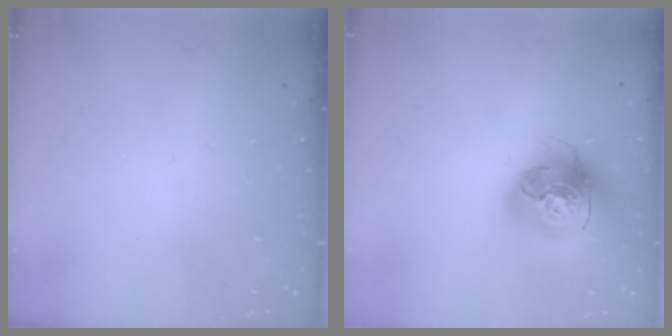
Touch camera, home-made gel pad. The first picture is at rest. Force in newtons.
{"total": 19.5, "press": 19.4, "slide": 2.2}